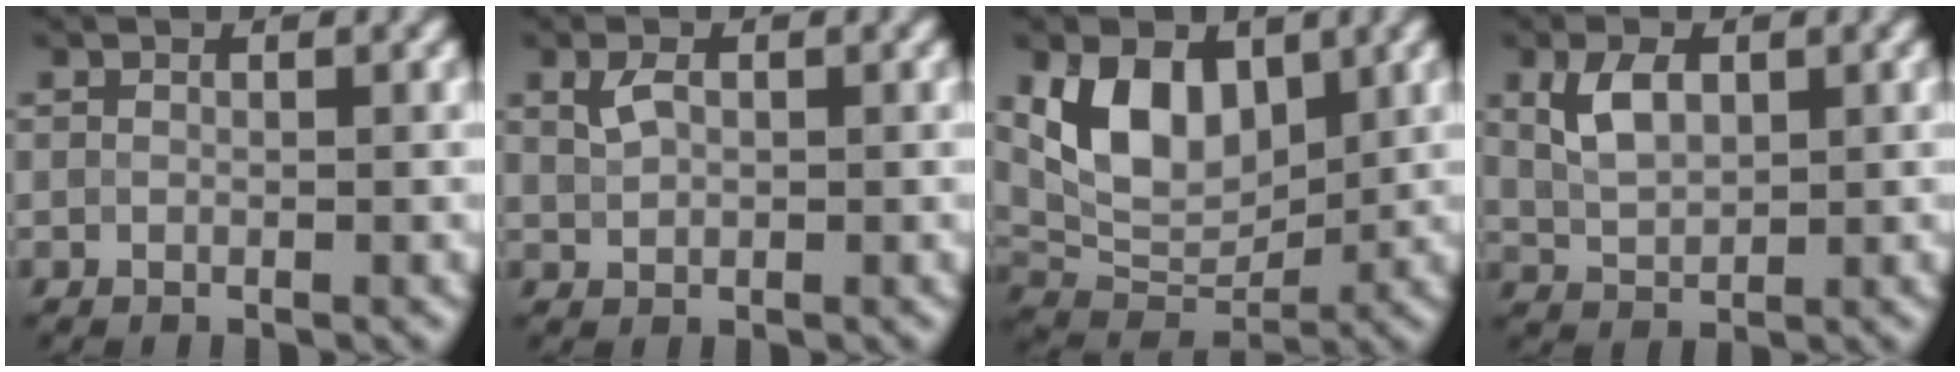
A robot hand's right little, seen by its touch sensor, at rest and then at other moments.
{"total": 1.7, "force": [0.6, 1.1, 1.2], "torque": [-0.026, 0.002, 0.013]}
{"total": 7.0, "force": [2.5, 4.3, 4.8], "torque": [-0.084, -0.009, 0.046]}
{"total": 3.6, "force": [1.2, 2.1, 2.6], "torque": [-0.059, 0.005, 0.027]}